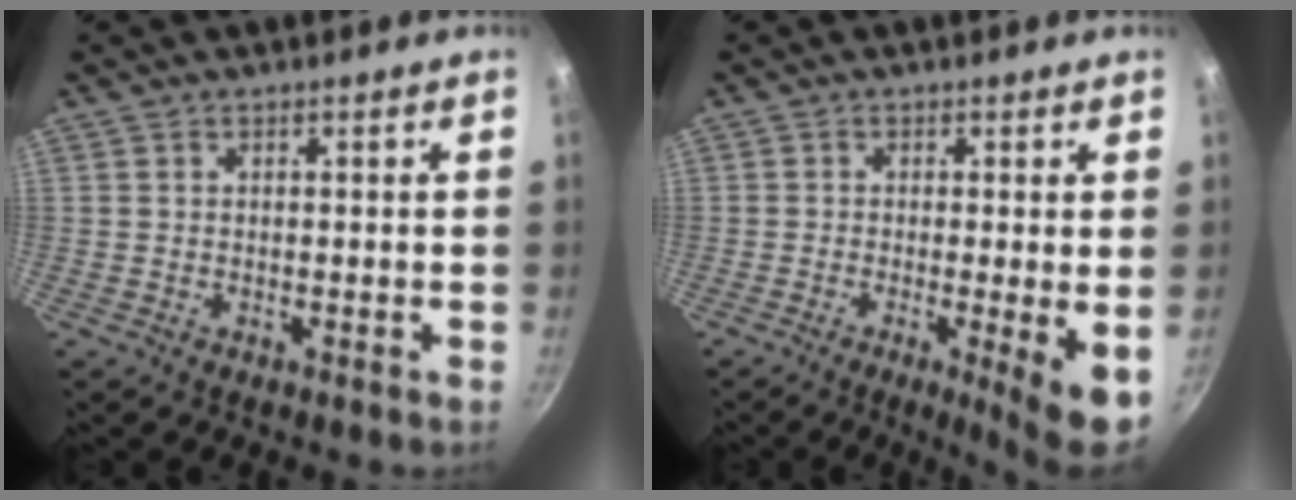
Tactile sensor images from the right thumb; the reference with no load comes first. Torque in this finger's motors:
{"motor_torque": [0.04, 0.77, -0.14, -0.05, 0.06]}